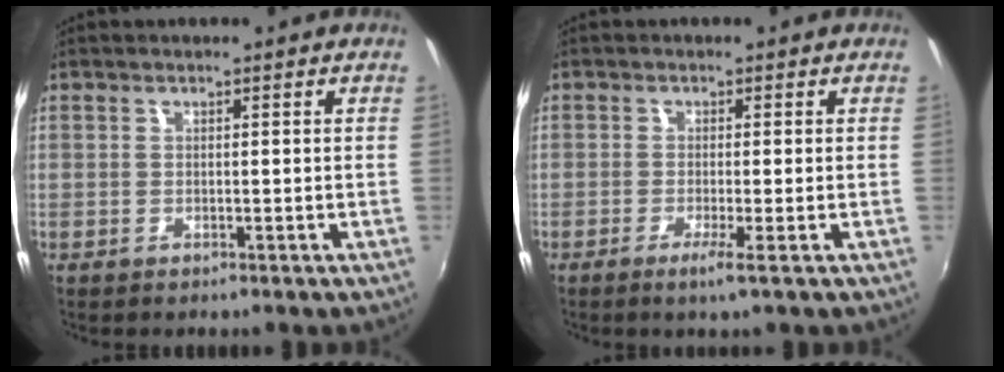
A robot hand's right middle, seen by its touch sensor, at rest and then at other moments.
{"total": 2.3, "force": [-1.3, -0.4, 1.9], "torque": [-0.045, -0.008, -0.029]}